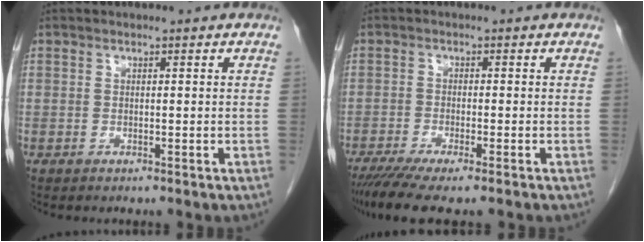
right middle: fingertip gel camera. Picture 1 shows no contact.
{"total": 7.2, "force": [-5.5, 0.5, 4.6], "torque": [-0.070, -0.017, -0.089]}